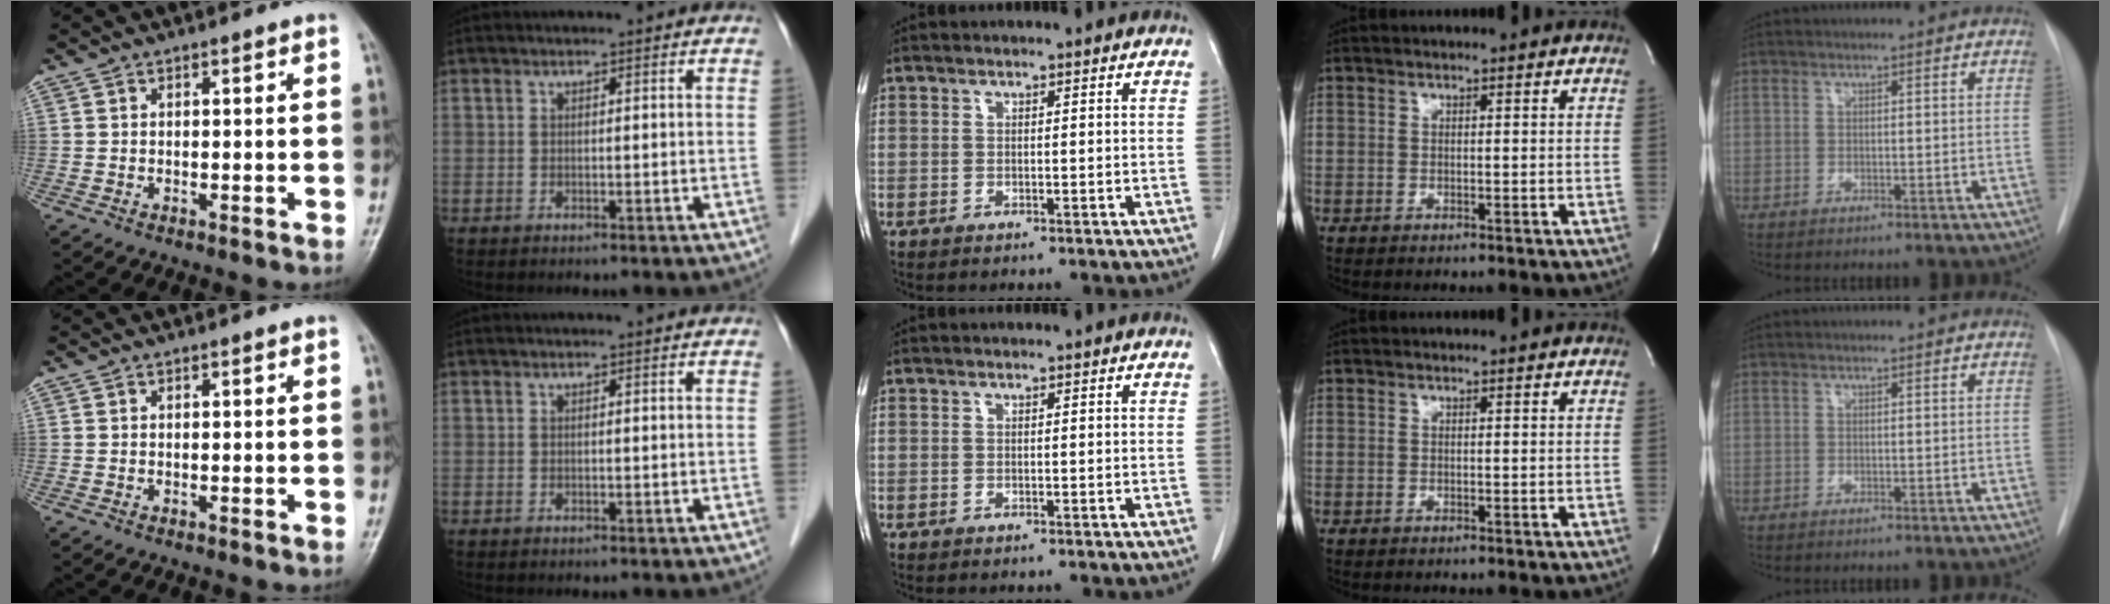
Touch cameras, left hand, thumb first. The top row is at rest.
{}